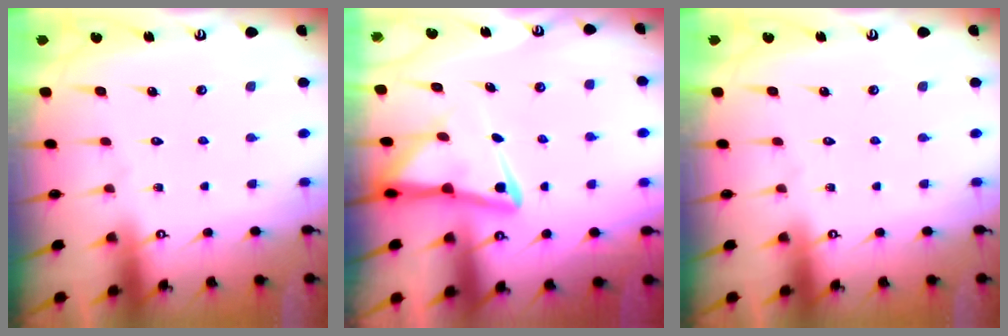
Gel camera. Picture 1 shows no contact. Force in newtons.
{"total": 7.4, "press": 7.3, "slide": 0.8}
{"total": 0.0}